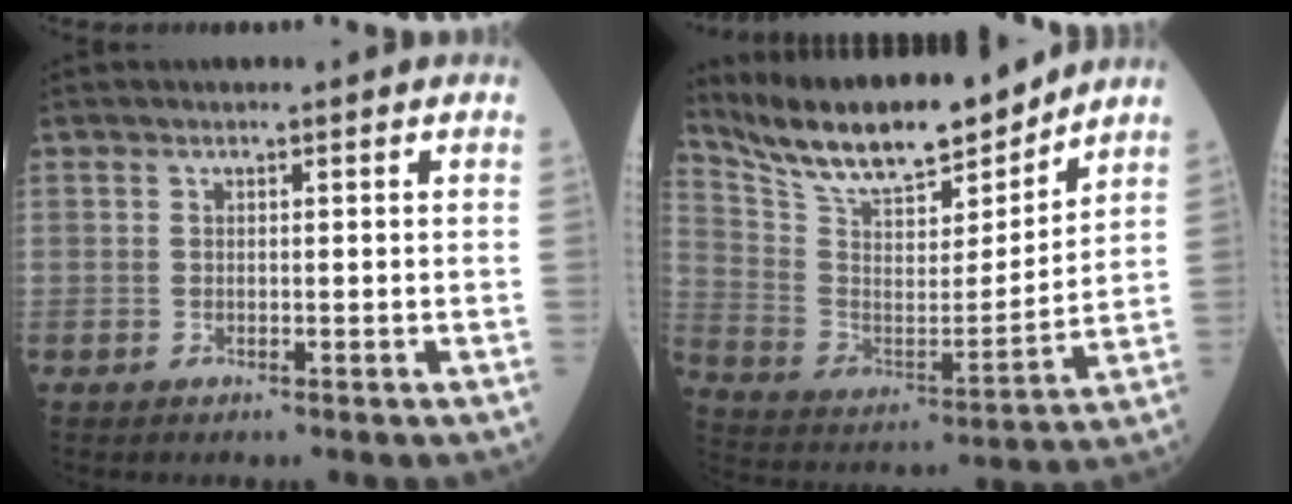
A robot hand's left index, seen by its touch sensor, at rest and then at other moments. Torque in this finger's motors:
{"motor_torque": [-0.09, -0.77, 0.22, 0.04]}